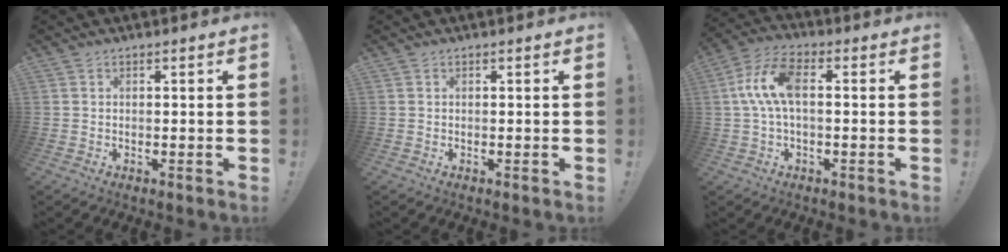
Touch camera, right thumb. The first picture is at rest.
{"total": 0.0}
{"total": 10.9, "force": [0.6, 4.8, 9.8], "torque": [-0.203, 0.009, 0.013]}